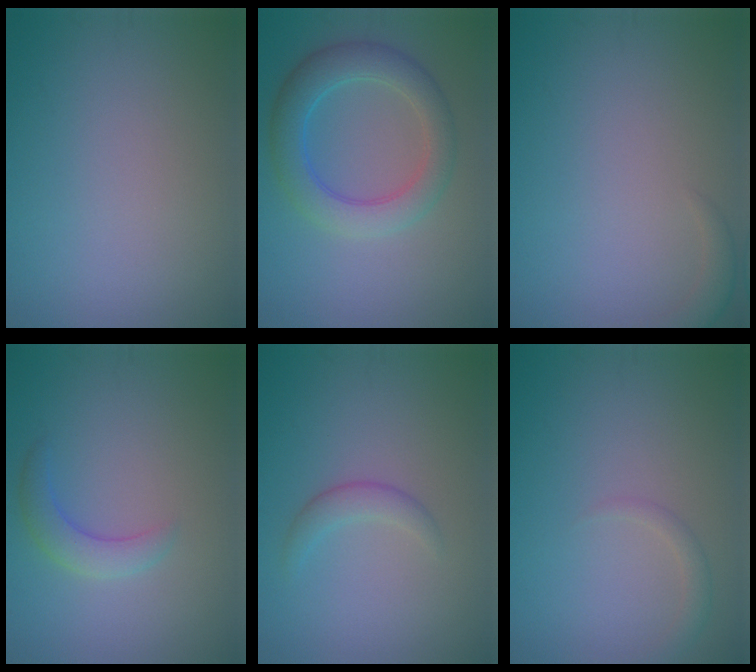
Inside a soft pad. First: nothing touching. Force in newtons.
{"total": 5.0, "press": 5.0, "slide": 0.1}
{"total": 1.4, "press": 1.4, "slide": 0.2}
{"total": 2.4, "press": 2.4, "slide": 0.1}
{"total": 1.7, "press": 1.7, "slide": 0.2}
{"total": 1.2, "press": 1.2, "slide": 0.1}